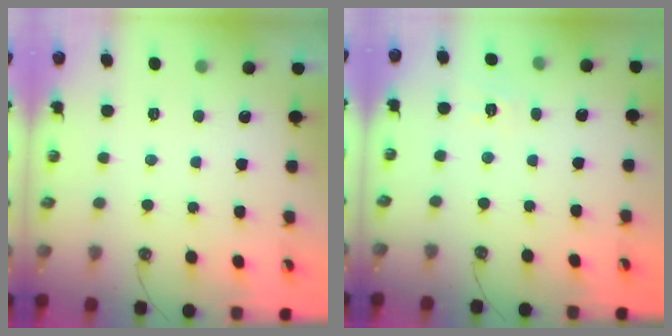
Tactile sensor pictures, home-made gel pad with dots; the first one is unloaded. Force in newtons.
{"total": 3.4, "press": 3.3, "slide": 0.6}